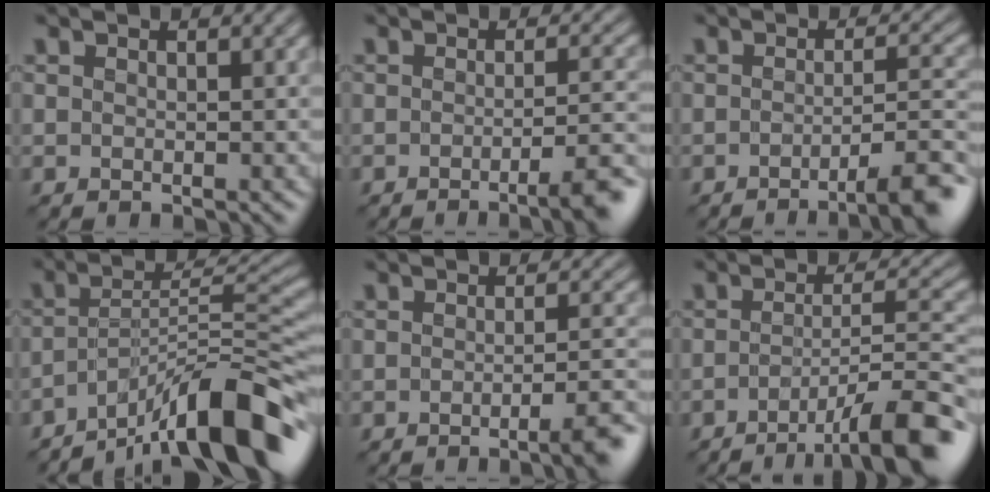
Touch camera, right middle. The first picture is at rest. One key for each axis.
{"total": 4.9, "fx": -2.4, "fy": 0.9, "fz": 4.2, "tx": -0.051, "ty": -0.001, "tz": -0.040}
{"total": 6.1, "fx": -3.2, "fy": 1.2, "fz": 5.1, "tx": -0.057, "ty": 0.007, "tz": -0.050}
{"total": 11.7, "fx": -8.0, "fy": 2.6, "fz": 8.2, "tx": -0.109, "ty": 0.026, "tz": -0.140}
{"total": 4.4, "fx": -2.1, "fy": 0.8, "fz": 3.7, "tx": -0.045, "ty": 0.000, "tz": -0.039}
{"total": 9.1, "fx": -5.0, "fy": 1.9, "fz": 7.4, "tx": -0.091, "ty": 0.006, "tz": -0.082}